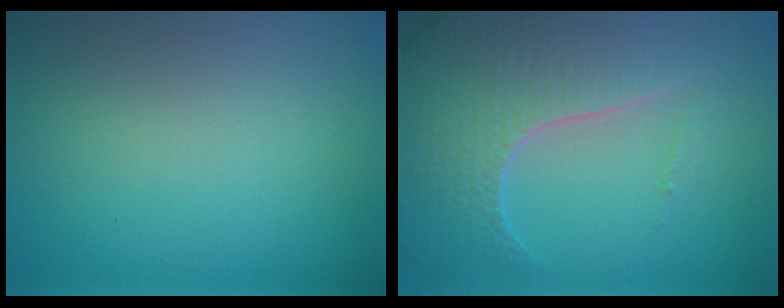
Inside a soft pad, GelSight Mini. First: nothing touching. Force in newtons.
{"total": 7.0, "press": 6.8, "slide": 1.7}